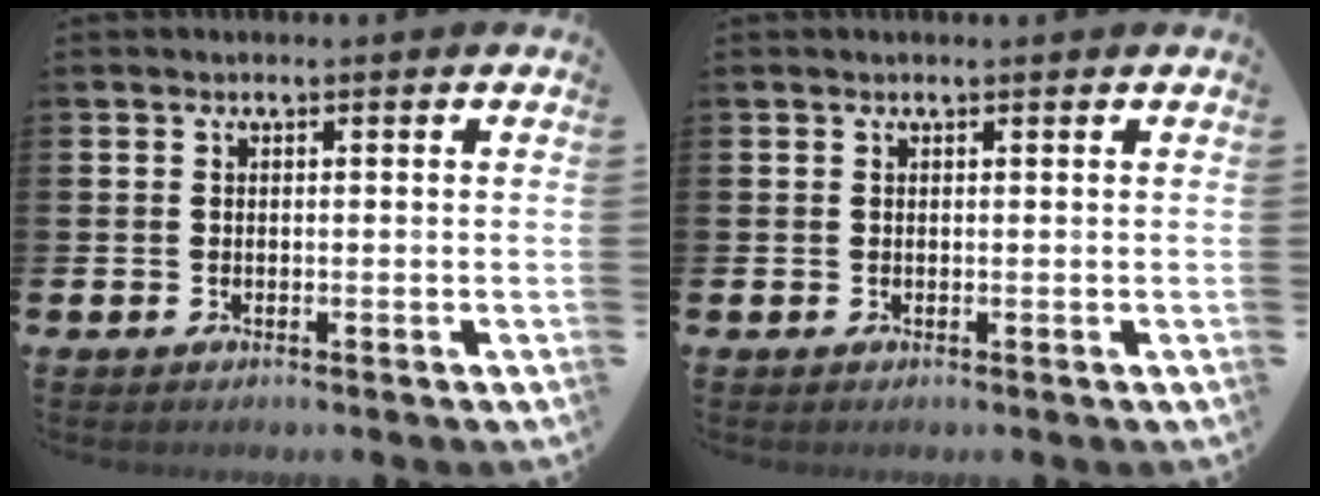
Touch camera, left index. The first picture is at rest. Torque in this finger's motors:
{"motor_torque": [0.61, -0.62, 0.00, -0.01]}